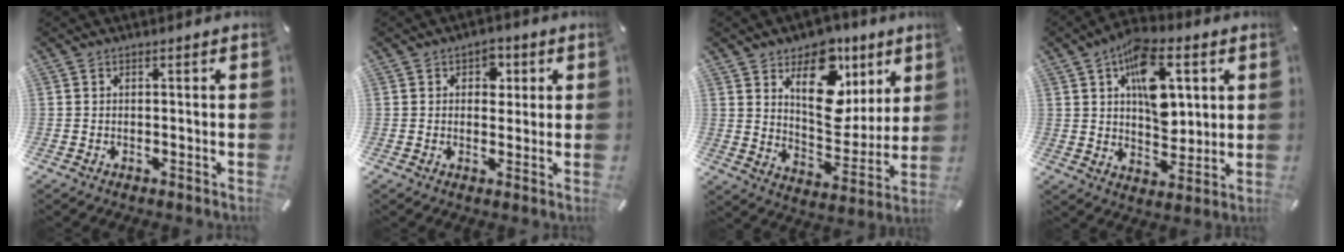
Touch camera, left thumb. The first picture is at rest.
{"total": 4.1, "force": [1.2, 3.3, 2.2], "torque": [-0.010, -0.007, 0.011]}
{"total": 17.3, "force": [8.9, 11.3, 9.7], "torque": [-0.117, -0.058, 0.156]}
{"total": 14.3, "force": [4.8, 8.8, 10.2], "torque": [-0.145, -0.008, 0.086]}